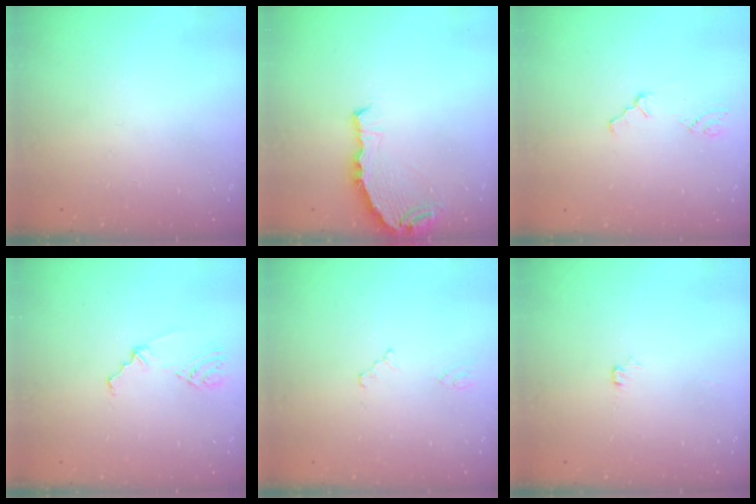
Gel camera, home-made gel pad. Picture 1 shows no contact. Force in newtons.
{"total": 7.3, "press": 6.2, "slide": 3.8}
{"total": 0.0}
{"total": 2.3, "press": 1.7, "slide": 1.5}
{"total": 0.8, "press": 0.8, "slide": 0.2}
{"total": 3.4, "press": 3.4, "slide": 0.2}